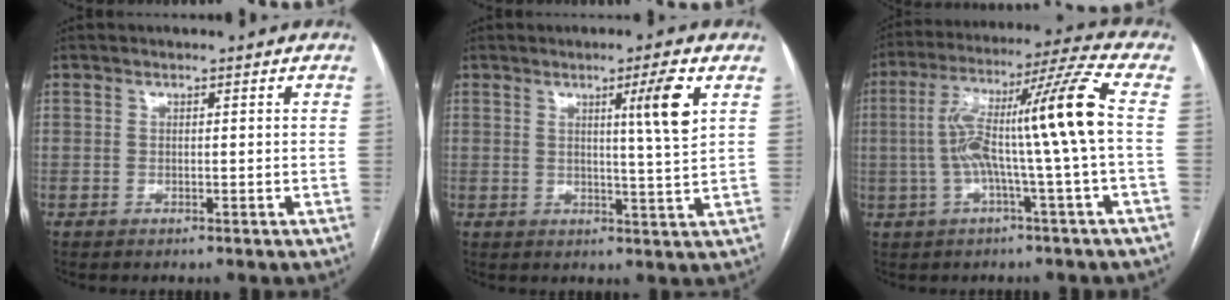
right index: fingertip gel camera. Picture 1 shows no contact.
{"total": 6.4, "force": [2.5, -1.0, 5.8], "torque": [-0.088, -0.009, 0.037]}
{"total": 14.5, "force": [-0.5, -1.3, 14.4], "torque": [-0.254, 0.034, -0.015]}